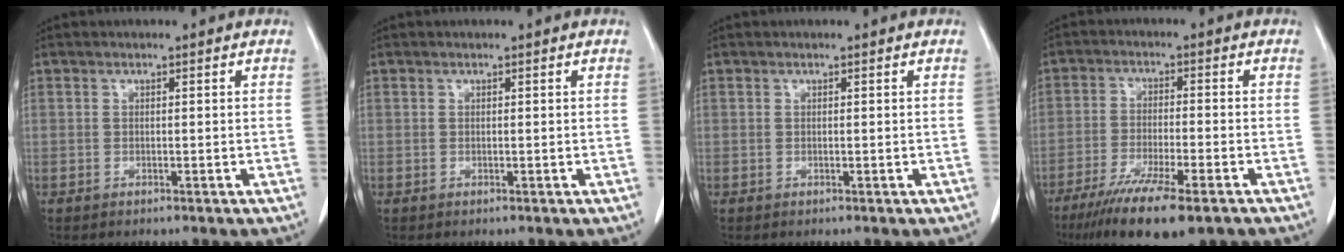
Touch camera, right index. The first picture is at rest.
{"total": 0.0}
{"total": 0.0}
{"total": 13.7, "force": [-9.7, 1.9, 9.4], "torque": [-0.154, -0.034, -0.154]}